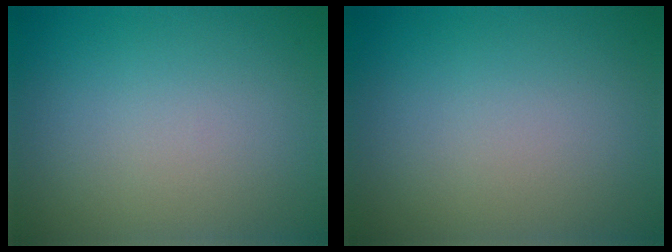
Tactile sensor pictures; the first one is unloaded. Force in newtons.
{"total": 0.0}